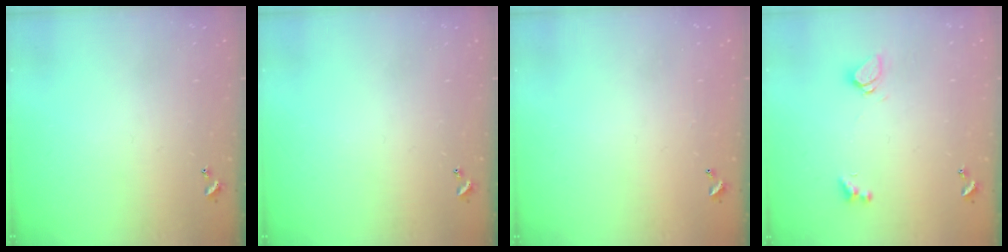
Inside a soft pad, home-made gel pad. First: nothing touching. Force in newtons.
{"total": 0.0}
{"total": 2.8, "press": 2.8, "slide": 0.1}
{"total": 1.6, "press": 1.5, "slide": 0.4}